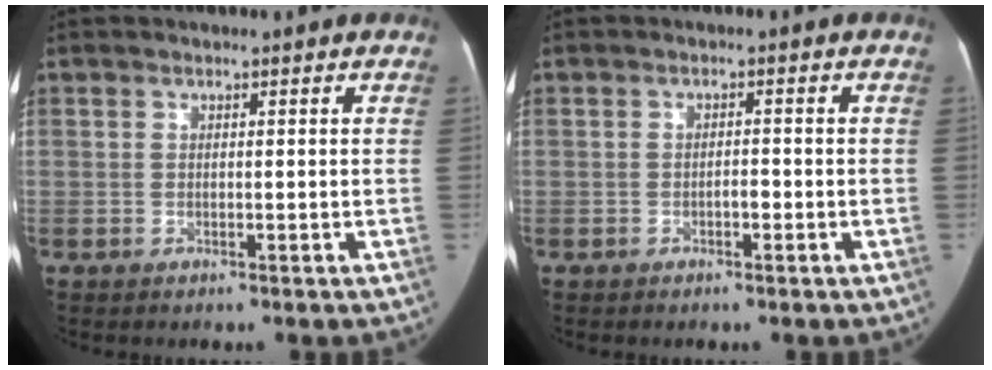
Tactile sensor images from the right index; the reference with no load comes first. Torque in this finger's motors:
{"motor_torque": [0.26, -0.11, 0.06, 0.03]}